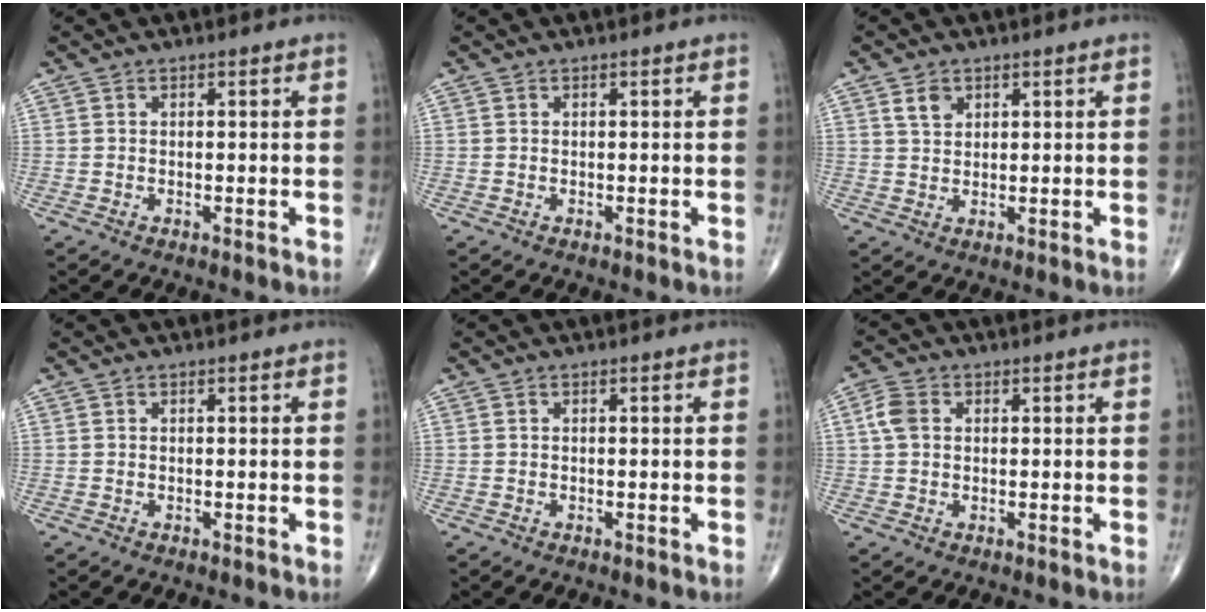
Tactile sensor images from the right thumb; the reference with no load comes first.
{"total": 0.0}
{"total": 3.2, "force": [1.8, 2.2, 1.6], "torque": [-0.017, -0.010, 0.036]}
{"total": 0.0}
{"total": 0.0}
{"total": 3.7, "force": [0.8, 2.7, 2.4], "torque": [-0.052, 0.010, 0.013]}